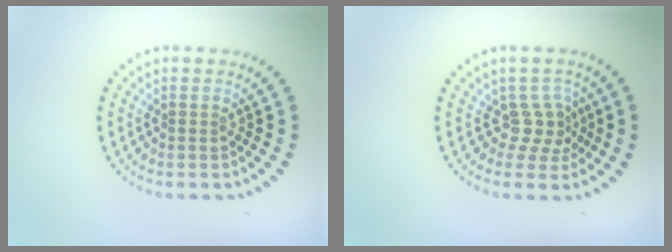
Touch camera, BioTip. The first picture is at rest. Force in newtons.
{"total": 2.4, "press": 1.6, "slide": 1.8}